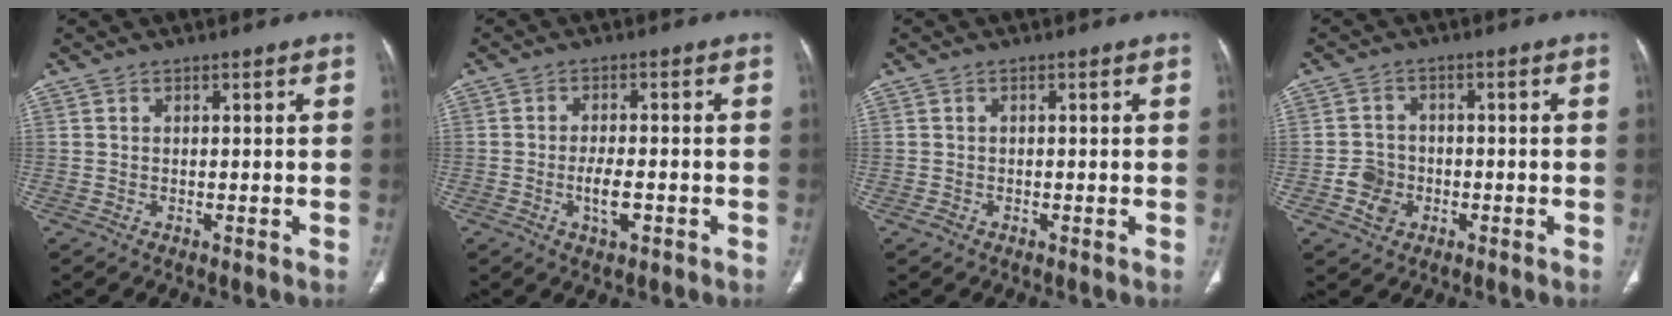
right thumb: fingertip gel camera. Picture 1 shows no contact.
{"total": 4.4, "force": [-1.5, 1.8, 3.7], "torque": [-0.065, 0.003, -0.025]}
{"total": 0.8, "force": [-0.5, 0.6, 0.2], "torque": [-0.003, 0.001, -0.011]}
{"total": 4.7, "force": [-1.6, 4.0, 1.8], "torque": [-0.016, 0.012, -0.027]}